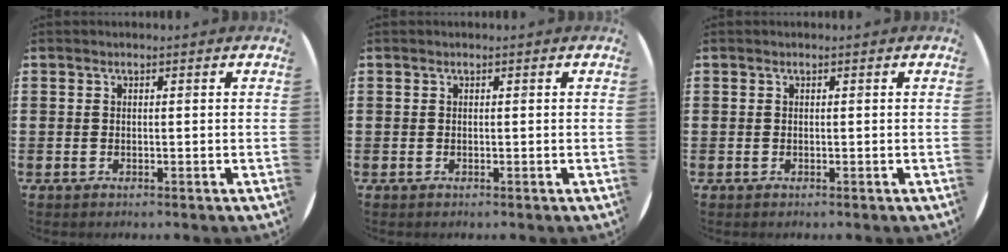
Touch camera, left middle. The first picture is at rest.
{"total": 0.0}
{"total": 0.0}